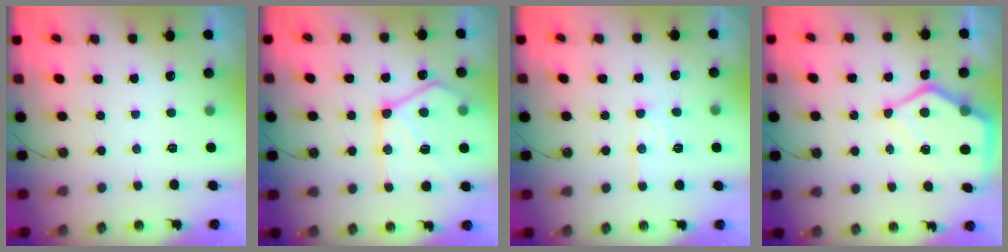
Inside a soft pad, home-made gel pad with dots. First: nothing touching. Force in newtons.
{"total": 18.8, "press": 18.7, "slide": 1.7}
{"total": 8.9, "press": 8.9, "slide": 0.7}
{"total": 11.4, "press": 11.3, "slide": 1.3}